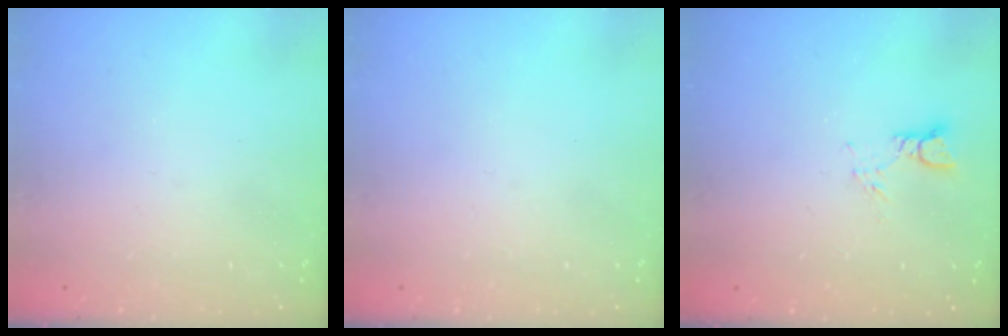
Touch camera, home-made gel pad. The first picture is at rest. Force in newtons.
{"total": 0.0}
{"total": 3.4, "press": 3.4, "slide": 0.4}